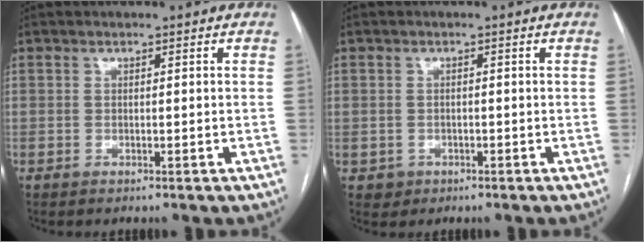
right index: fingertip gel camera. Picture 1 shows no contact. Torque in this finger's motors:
{"motor_torque": [-0.74, 0.20, -1.05, -0.21]}